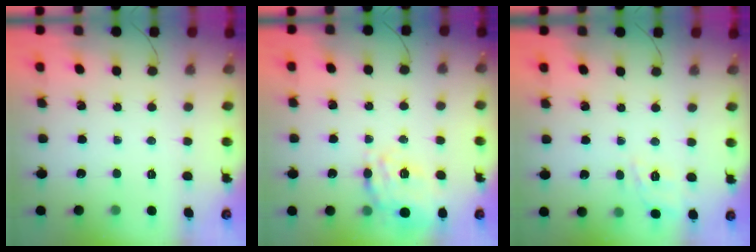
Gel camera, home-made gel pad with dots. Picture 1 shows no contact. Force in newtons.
{"total": 15.7, "press": 15.5, "slide": 2.5}
{"total": 2.8, "press": 2.2, "slide": 1.7}